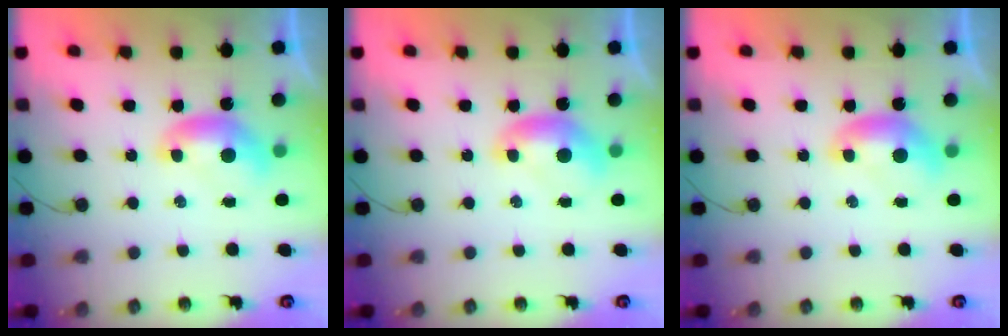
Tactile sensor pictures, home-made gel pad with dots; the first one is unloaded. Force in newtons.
{"total": 0.0}
{"total": 0.0}